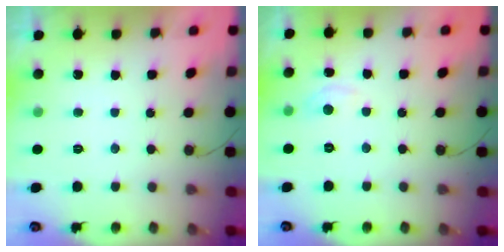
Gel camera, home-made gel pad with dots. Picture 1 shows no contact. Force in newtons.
{"total": 3.6, "press": 3.6, "slide": 0.4}